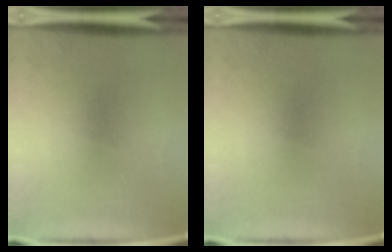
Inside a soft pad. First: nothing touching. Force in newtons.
{"total": 0.0}